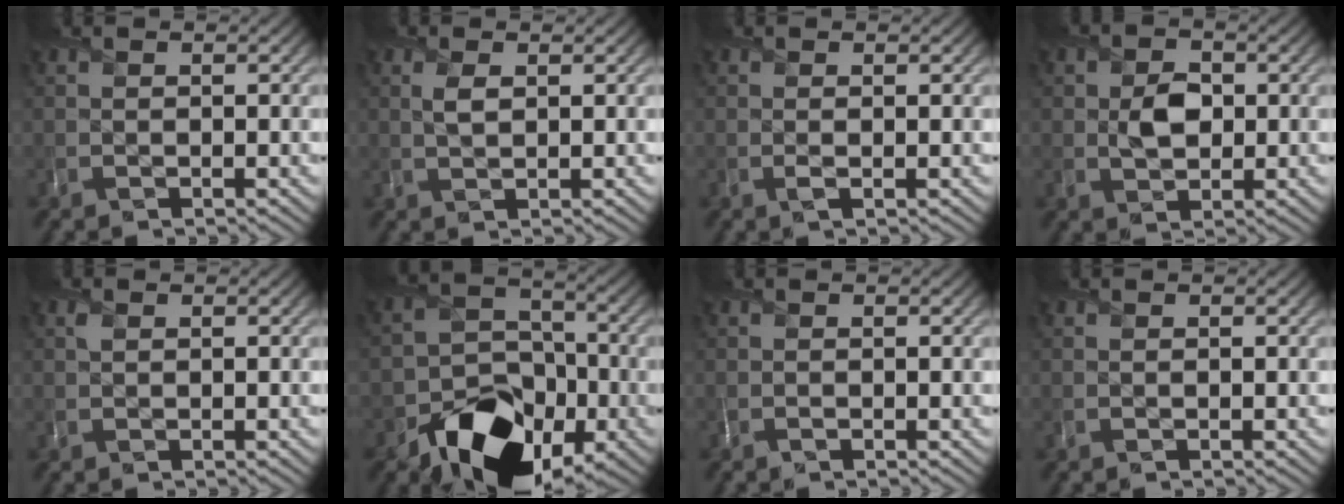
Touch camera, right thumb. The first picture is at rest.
{"total": 1.8, "force": [0.6, 0.9, 1.4], "torque": [-0.036, -0.003, 0.014]}
{"total": 0.6, "force": [0.0, 0.2, 0.6], "torque": [-0.011, -0.002, 0.000]}
{"total": 3.6, "force": [0.2, 2.7, 2.3], "torque": [-0.048, -0.001, 0.001]}
{"total": 0.6, "force": [0.3, 0.5, 0.3], "torque": [-0.012, 0.000, 0.007]}
{"total": 13.4, "force": [-7.0, 8.7, 7.4], "torque": [-0.125, -0.031, -0.128]}
{"total": 0.0}
{"total": 0.0}